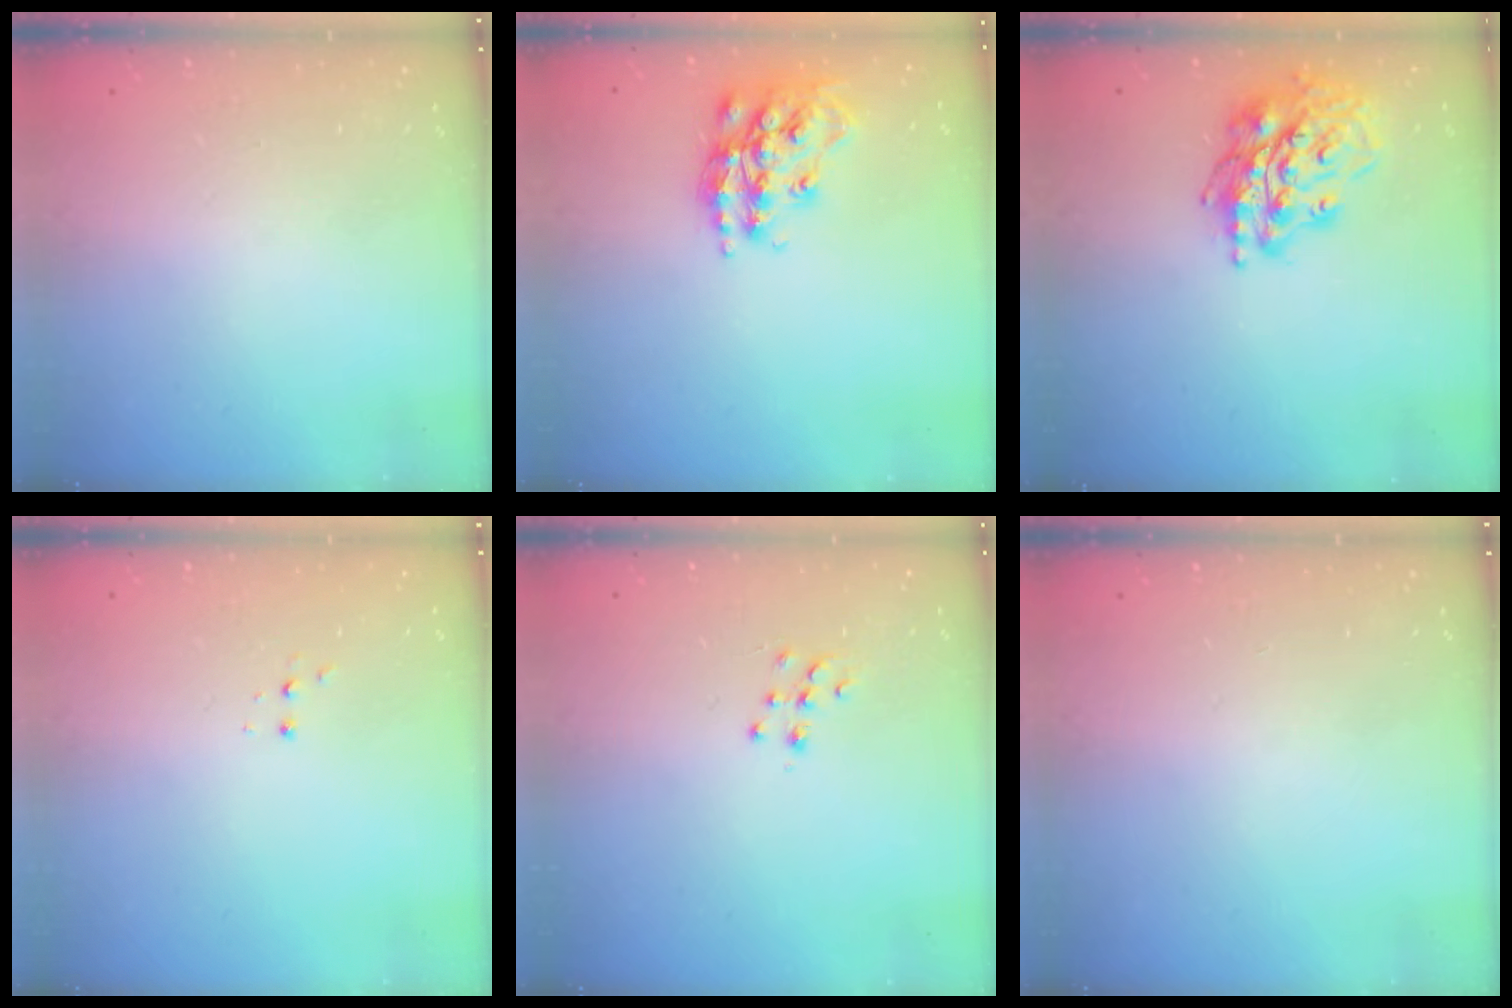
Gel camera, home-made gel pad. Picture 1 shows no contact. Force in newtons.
{"total": 17.2, "press": 17.2, "slide": 1.2}
{"total": 17.5, "press": 17.4, "slide": 1.8}
{"total": 2.8, "press": 2.8, "slide": 0.5}
{"total": 7.2, "press": 7.2, "slide": 0.5}
{"total": 0.0}